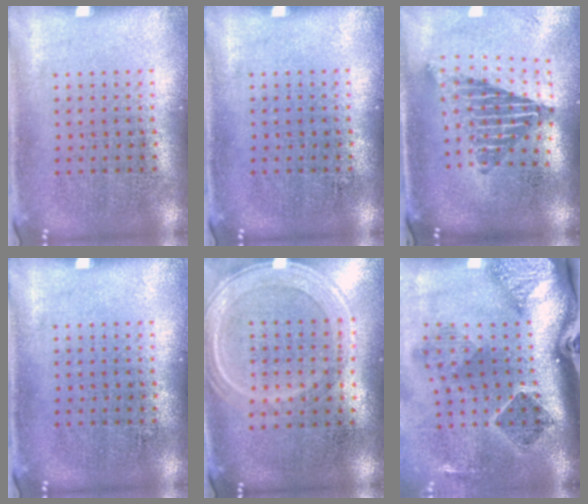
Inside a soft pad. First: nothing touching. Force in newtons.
{"total": 0.0}
{"total": 2.1, "press": 1.6, "slide": 1.4}
{"total": 0.0}
{"total": 1.3, "press": 1.2, "slide": 0.4}
{"total": 3.0, "press": 2.0, "slide": 2.3}